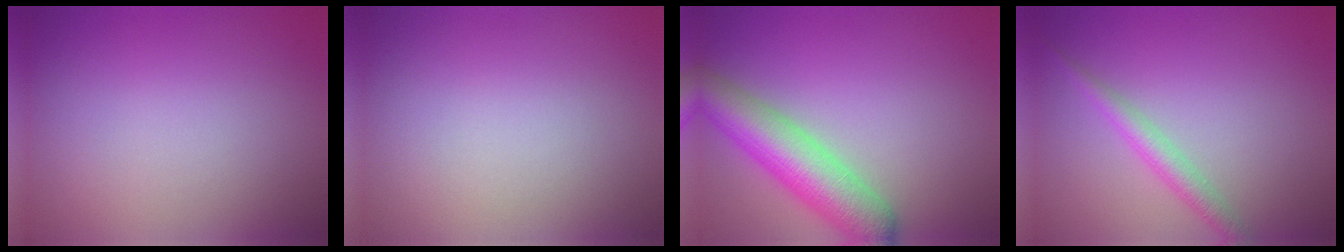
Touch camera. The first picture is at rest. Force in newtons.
{"total": 0.0}
{"total": 7.0, "press": 7.0, "slide": 0.2}
{"total": 2.3, "press": 2.3, "slide": 0.1}